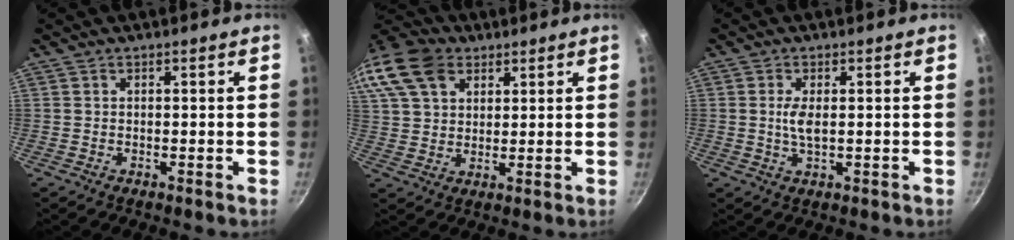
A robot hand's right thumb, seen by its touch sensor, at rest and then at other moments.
{"total": 20.6, "force": [10.1, 14.4, 10.8], "torque": [-0.251, 0.033, 0.187]}
{"total": 3.3, "force": [0.3, 1.3, 3.1], "torque": [-0.064, -0.001, 0.007]}